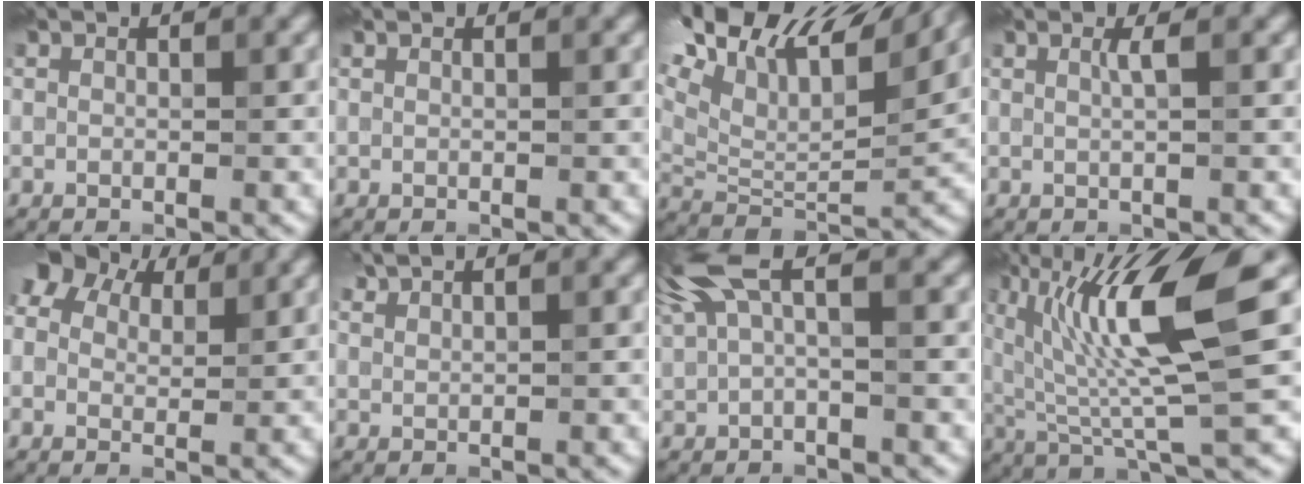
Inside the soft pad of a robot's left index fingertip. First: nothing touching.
{"total": 0.9, "force": [0.6, 0.5, 0.5], "torque": [0.007, 0.008, -0.007]}
{"total": 14.6, "force": [8.3, 6.3, 10.2], "torque": [-0.206, 0.059, 0.150]}
{"total": 0.7, "force": [-0.5, -0.1, 0.5], "torque": [-0.010, 0.001, -0.002]}
{"total": 4.8, "force": [3.4, 2.7, 1.9], "torque": [-0.049, 0.016, 0.055]}
{"total": 2.0, "force": [1.8, 0.4, 0.7], "torque": [0.005, 0.014, 0.018]}
{"total": 3.9, "force": [1.7, 0.7, 3.4], "torque": [-0.082, 0.013, 0.043]}
{"total": 9.6, "force": [1.9, 1.7, 9.3], "torque": [-0.168, 0.001, 0.049]}